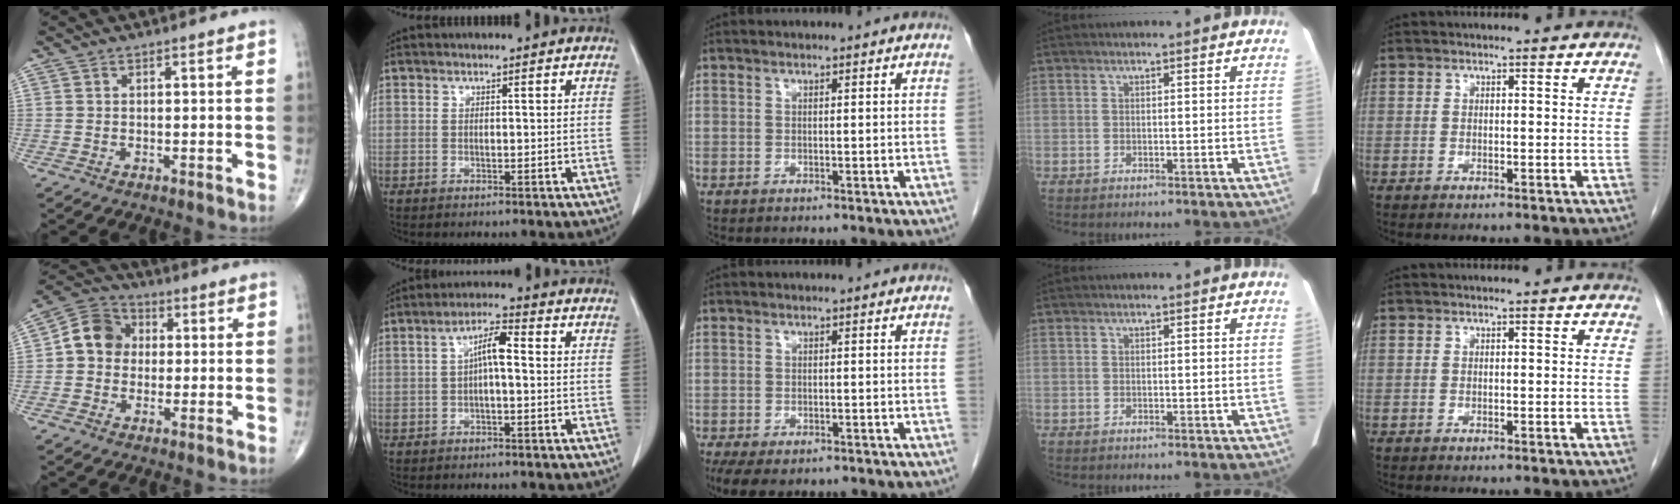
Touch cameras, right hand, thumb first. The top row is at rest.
{"thumb": {"total": 8.7, "force": [0.5, 7.6, 4.3], "torque": [-0.056, 0.023, -0.006]}, "index": {"total": 4.7, "force": [0.2, 1.0, 4.6], "torque": [-0.081, 0.017, 0.001]}, "middle": {"total": 6.9, "force": [-4.6, 3.5, 3.7], "torque": [-0.069, -0.012, -0.069]}}